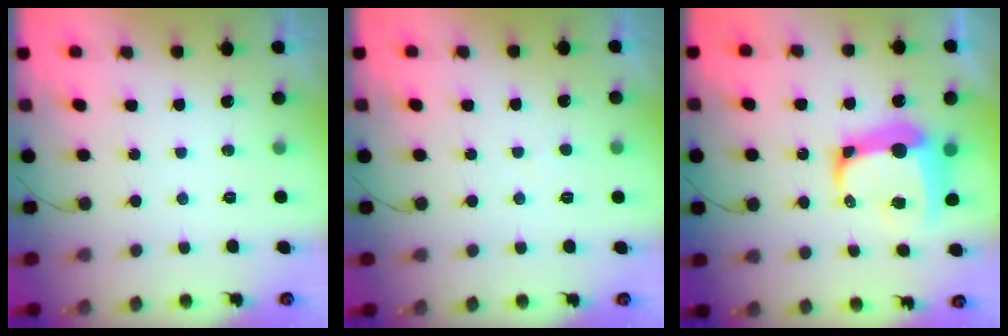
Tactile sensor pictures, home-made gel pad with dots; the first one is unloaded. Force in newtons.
{"total": 2.1, "press": 2.1, "slide": 0.2}
{"total": 14.4, "press": 14.3, "slide": 1.9}